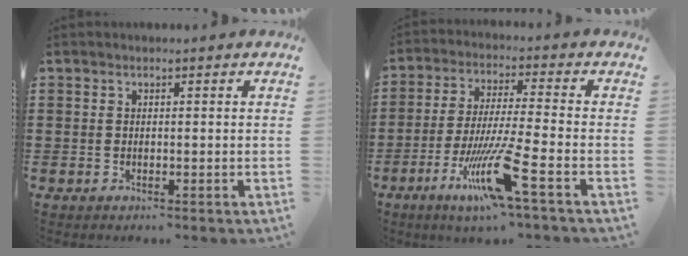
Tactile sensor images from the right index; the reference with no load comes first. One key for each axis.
{"total": 11.4, "fx": -5.8, "fy": 0.3, "fz": 9.8, "tx": -0.207, "ty": -0.013, "tz": -0.113}